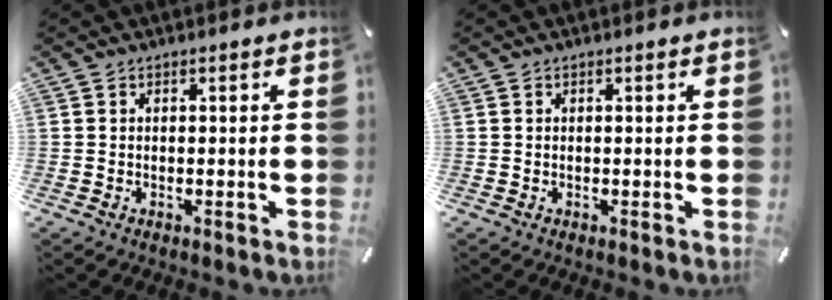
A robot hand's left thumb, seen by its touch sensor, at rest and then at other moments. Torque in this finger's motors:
{"motor_torque": [-0.01, 0.02, 0.00, 0.00, 0.00]}